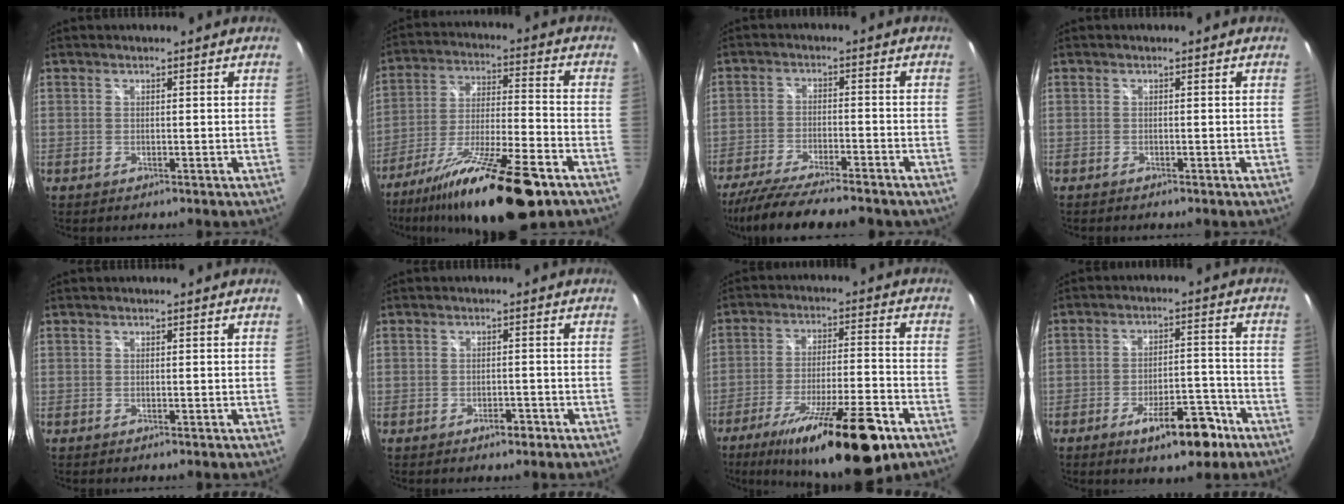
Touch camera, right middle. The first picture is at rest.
{"total": 21.7, "force": [-15.1, 3.8, 15.2], "torque": [-0.278, -0.035, -0.251]}
{"total": 17.4, "force": [-14.8, 3.1, 8.6], "torque": [-0.170, -0.035, -0.232]}
{"total": 0.6, "force": [-0.6, 0.1, 0.2], "torque": [-0.006, -0.003, -0.012]}
{"total": 0.0}
{"total": 2.0, "force": [-1.4, 0.9, 1.1], "torque": [-0.022, 0.000, -0.020]}
{"total": 20.5, "force": [-13.1, 4.1, 15.3], "torque": [-0.260, -0.026, -0.204]}
{"total": 10.0, "force": [-6.2, 3.5, 7.0], "torque": [-0.115, 0.007, -0.084]}